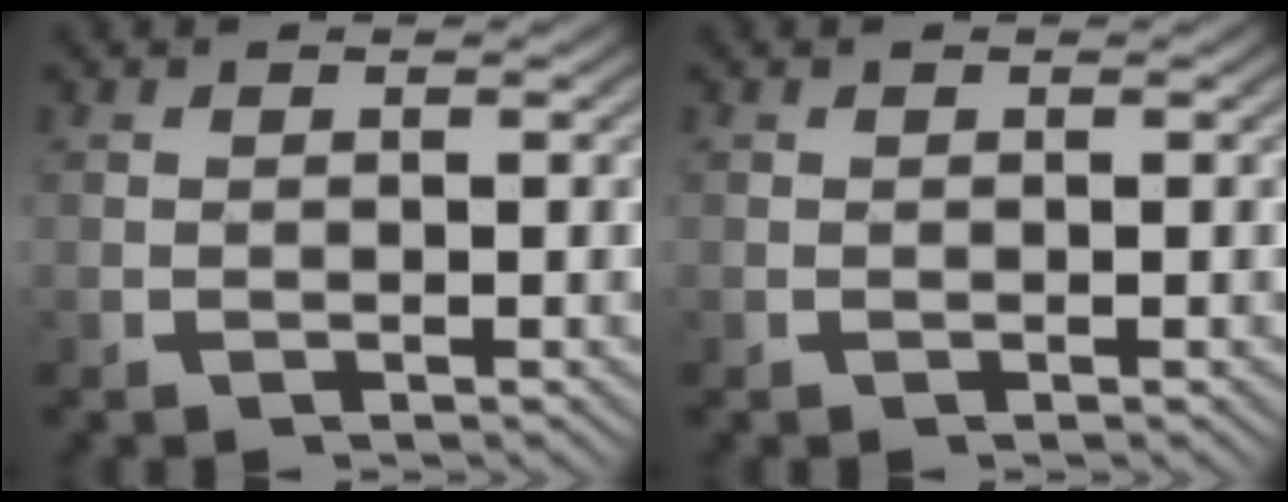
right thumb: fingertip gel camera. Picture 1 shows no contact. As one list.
[{"total": 0.0}]